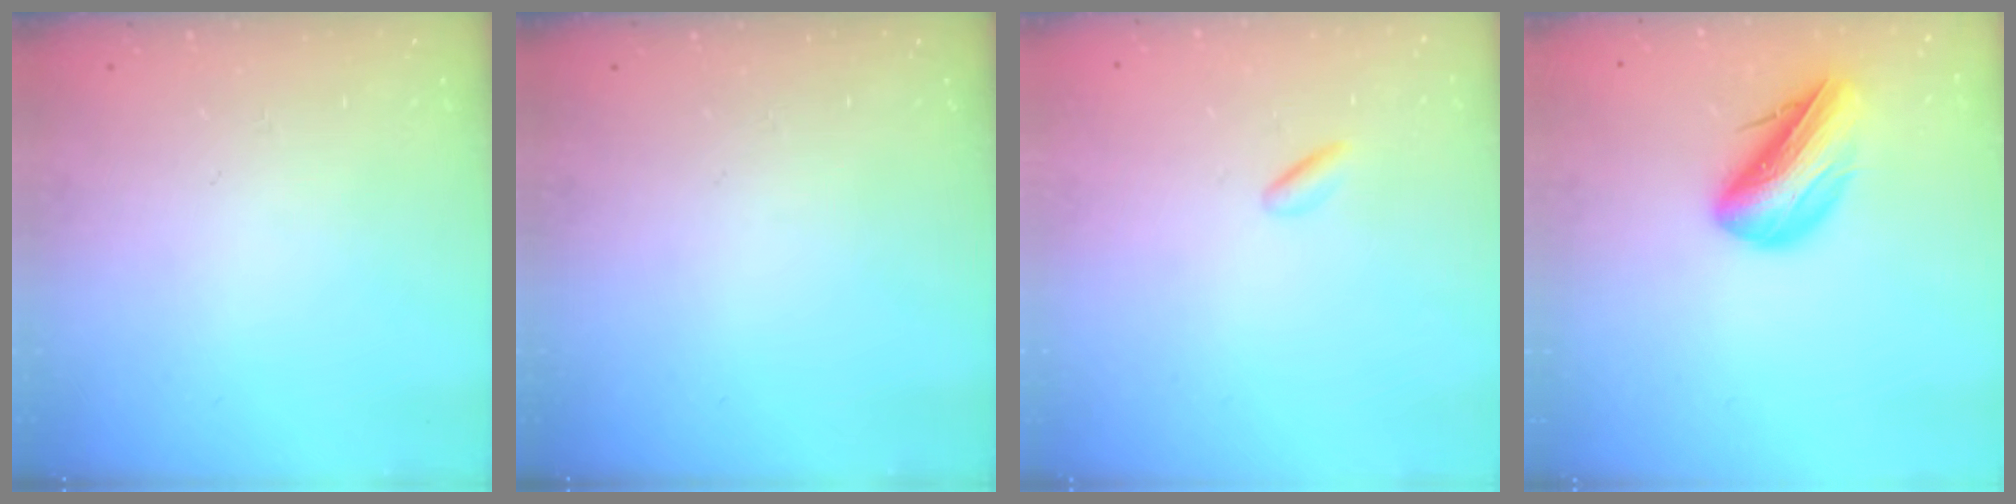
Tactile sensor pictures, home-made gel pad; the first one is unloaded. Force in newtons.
{"total": 0.0}
{"total": 0.7, "press": 0.5, "slide": 0.5}
{"total": 14.0, "press": 13.6, "slide": 3.3}